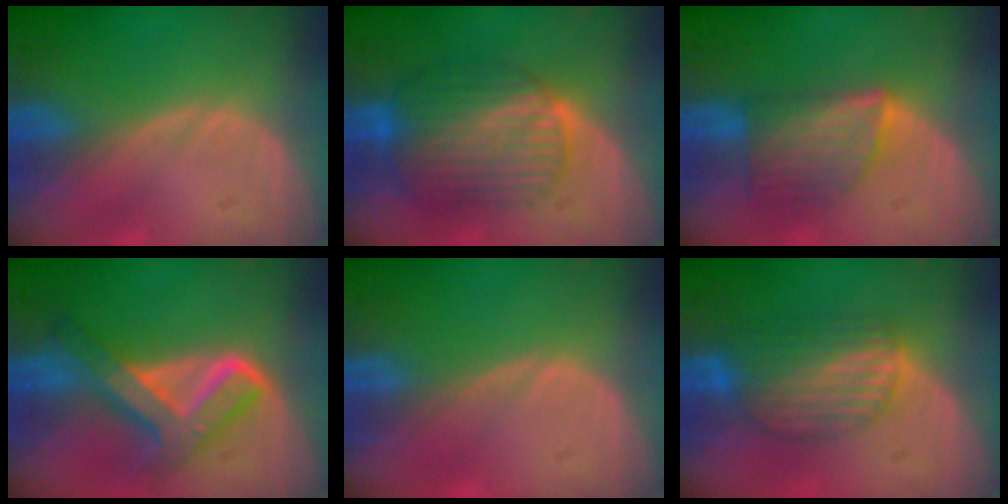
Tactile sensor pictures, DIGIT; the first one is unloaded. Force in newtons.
{"total": 8.4, "press": 8.4, "slide": 0.5}
{"total": 6.0, "press": 5.9, "slide": 0.7}
{"total": 8.1, "press": 8.1, "slide": 0.8}
{"total": 0.7, "press": 0.1, "slide": 0.7}
{"total": 6.4, "press": 6.3, "slide": 0.7}